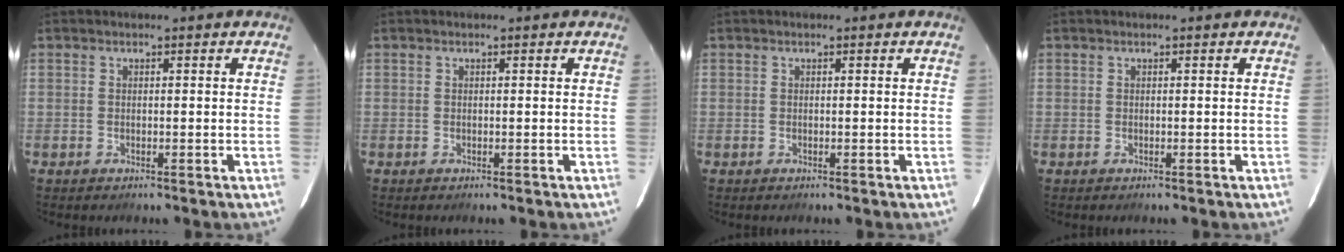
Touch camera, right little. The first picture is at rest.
{"total": 0.0}
{"total": 0.0}
{"total": 0.0}